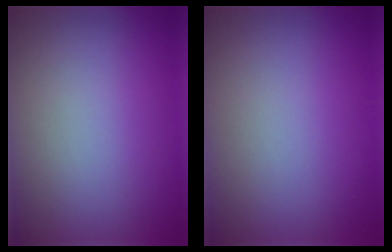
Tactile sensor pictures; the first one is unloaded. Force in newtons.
{"total": 0.0}